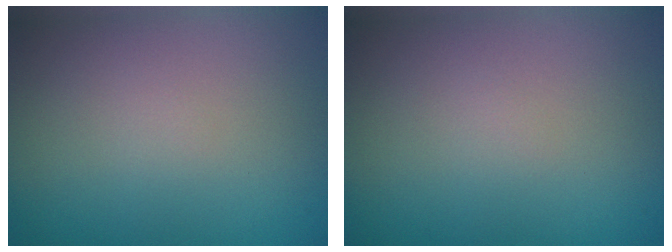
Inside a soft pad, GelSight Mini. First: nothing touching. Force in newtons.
{"total": 0.0}